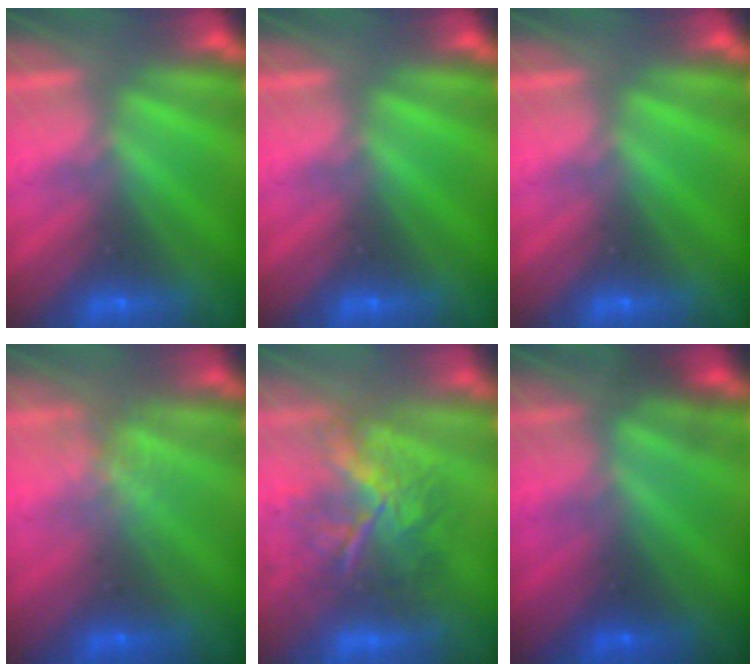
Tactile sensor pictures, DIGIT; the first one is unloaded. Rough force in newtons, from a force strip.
{"total": 0.0}
{"total": 0.0}
{"total": 1.2}
{"total": 7.8}
{"total": 4.7}